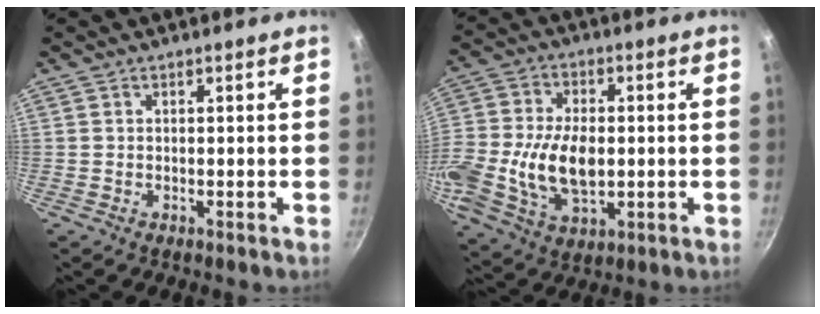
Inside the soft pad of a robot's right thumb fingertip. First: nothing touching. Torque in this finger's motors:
{"motor_torque": [2.04, 2.79, 1.30, -1.47, 0.72]}